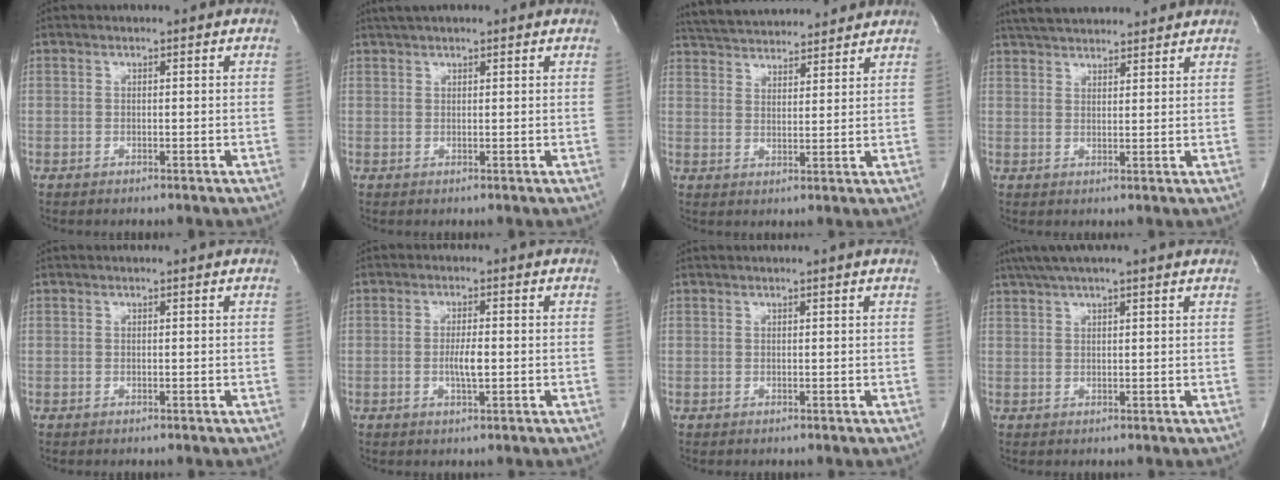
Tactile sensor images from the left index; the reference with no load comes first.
{"total": 4.0, "force": [3.2, 0.7, 2.3], "torque": [-0.038, 0.029, 0.052]}
{"total": 14.7, "force": [13.9, 2.5, 4.3], "torque": [-0.076, 0.032, 0.210]}
{"total": 12.3, "force": [11.2, 2.5, 4.4], "torque": [-0.072, 0.037, 0.167]}
{"total": 0.6, "force": [0.5, -0.1, 0.2], "torque": [-0.004, 0.005, 0.014]}
{"total": 3.2, "force": [-0.5, 0.5, 3.1], "torque": [-0.062, -0.002, -0.008]}
{"total": 1.4, "force": [1.2, -0.5, 0.5], "torque": [-0.012, 0.003, 0.027]}
{"total": 8.5, "force": [6.9, 0.1, 4.9], "torque": [-0.086, 0.040, 0.100]}